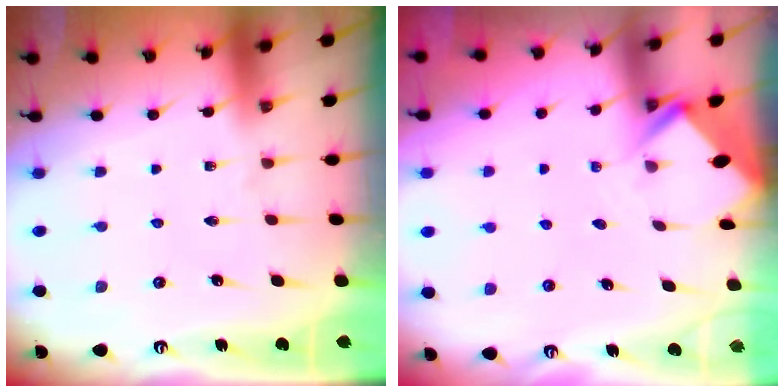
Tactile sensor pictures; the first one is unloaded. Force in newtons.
{"total": 2.7, "press": 2.7, "slide": 0.2}